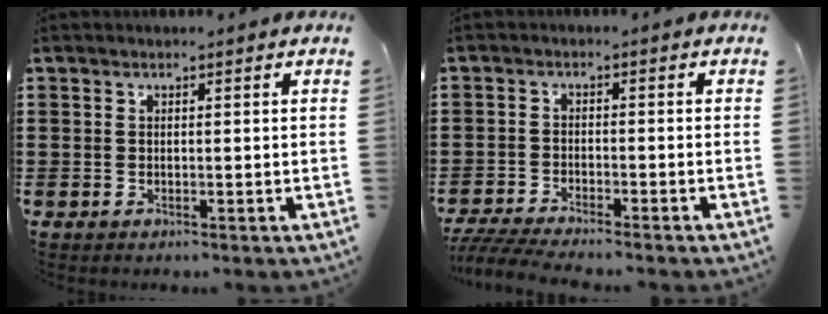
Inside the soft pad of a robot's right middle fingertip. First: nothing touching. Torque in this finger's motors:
{"motor_torque": [1.58, 0.35, 0.38, 0.12]}